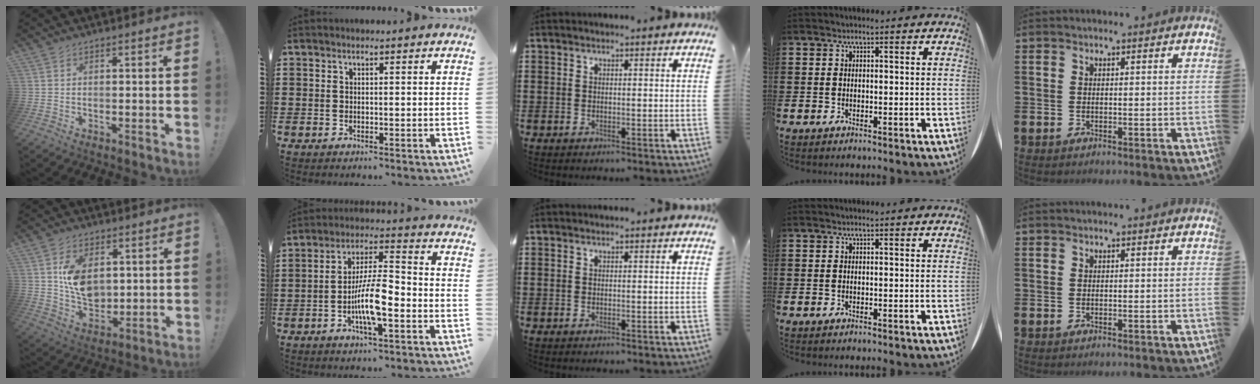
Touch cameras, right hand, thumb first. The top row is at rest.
{"thumb": {"total": 11.1, "force": [2.7, 8.4, 6.9], "torque": [-0.111, -0.007, 0.052]}, "index": {"total": 9.1, "force": [-3.0, 2.7, 8.2], "torque": [-0.162, 0.000, -0.057]}}